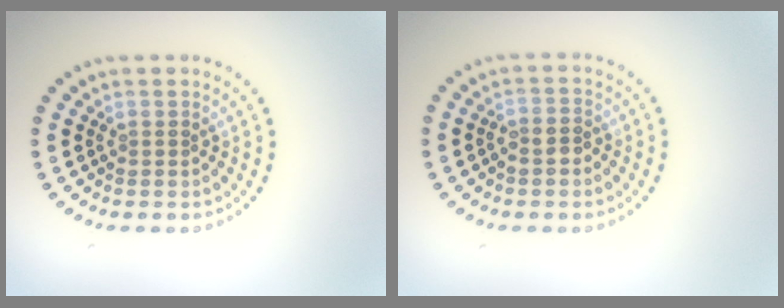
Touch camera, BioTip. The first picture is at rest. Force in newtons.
{"total": 1.2, "press": 1.0, "slide": 0.6}